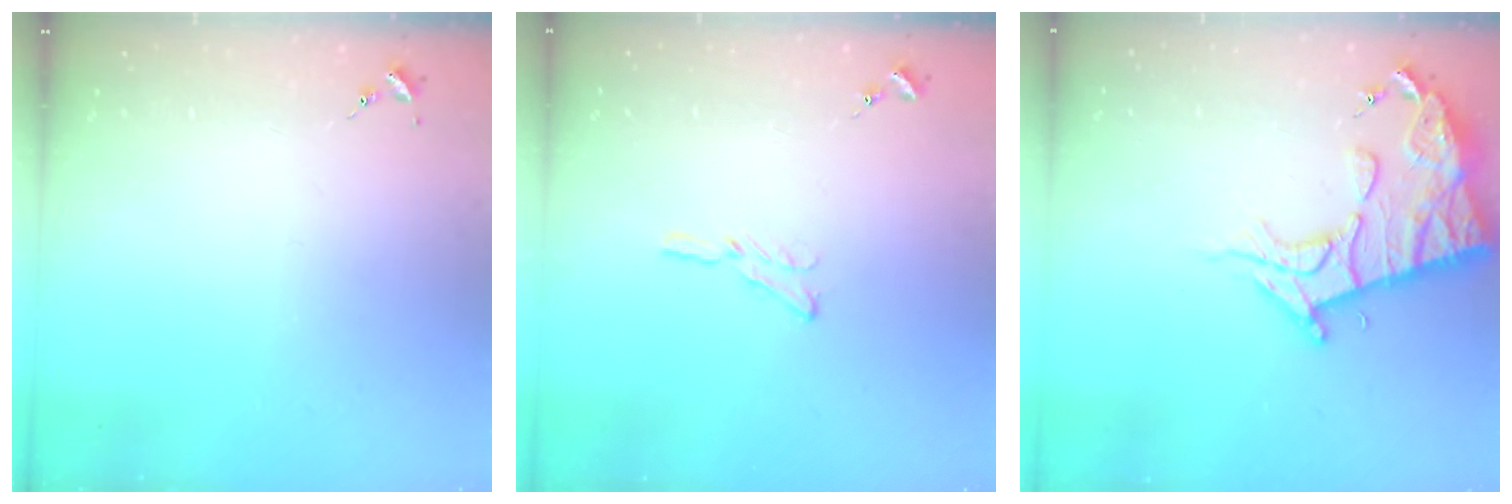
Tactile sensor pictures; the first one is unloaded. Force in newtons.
{"total": 4.4, "press": 4.4, "slide": 0.5}
{"total": 14.8, "press": 14.7, "slide": 1.4}